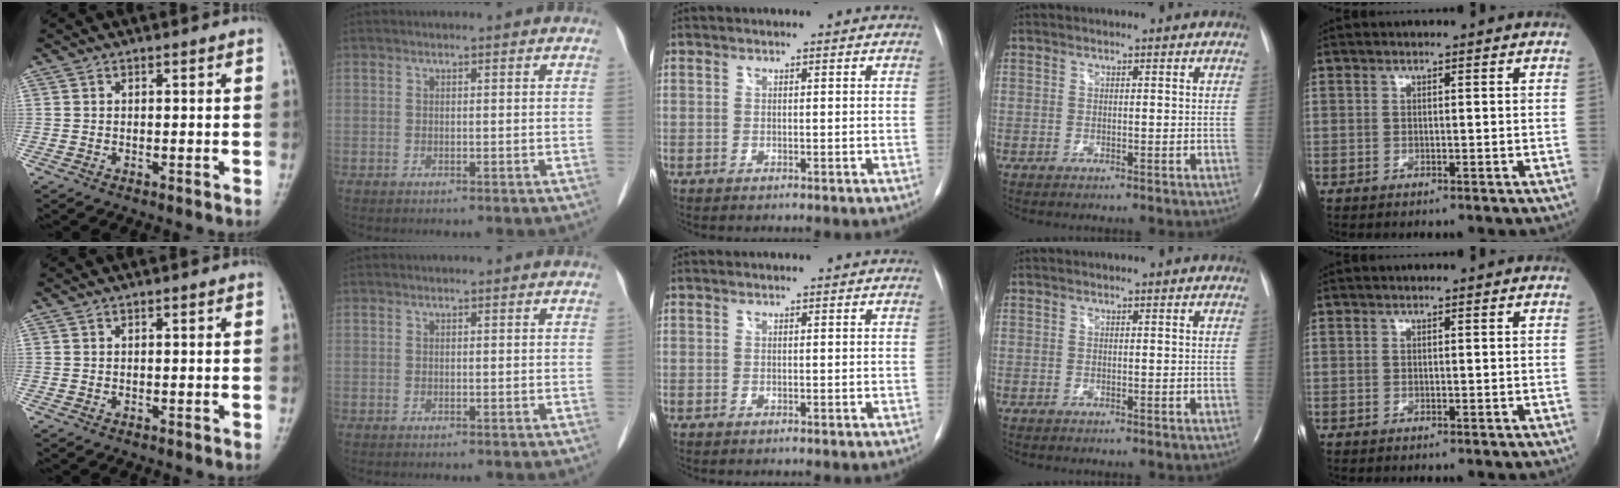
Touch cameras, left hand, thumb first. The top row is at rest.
{}